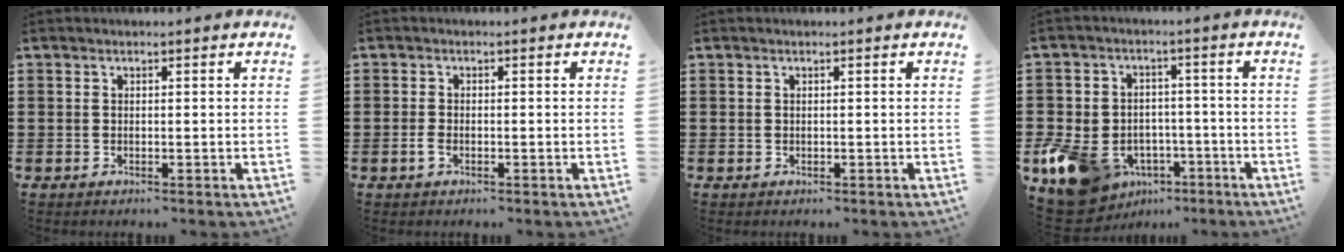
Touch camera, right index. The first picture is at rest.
{"total": 1.2, "force": [-0.6, 0.6, 0.9], "torque": [-0.026, -0.002, -0.013]}
{"total": 0.0}
{"total": 9.8, "force": [-5.0, 7.1, 4.6], "torque": [-0.135, 0.016, -0.092]}